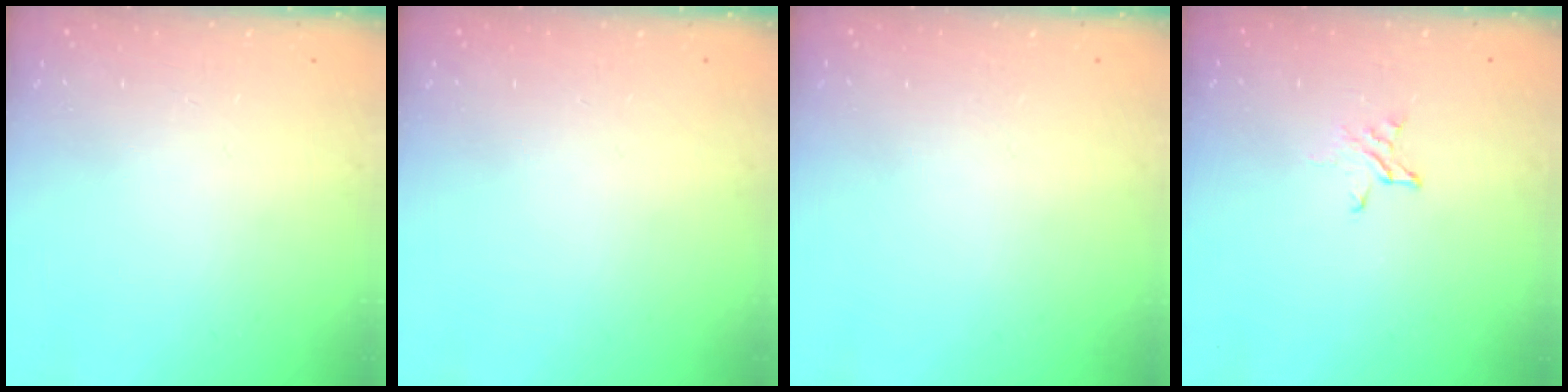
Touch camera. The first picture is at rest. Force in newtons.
{"total": 0.0}
{"total": 0.0}
{"total": 3.0, "press": 3.0, "slide": 0.3}